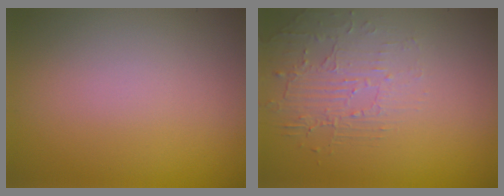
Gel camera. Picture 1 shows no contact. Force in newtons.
{"total": 1.9, "press": 1.0, "slide": 1.6}